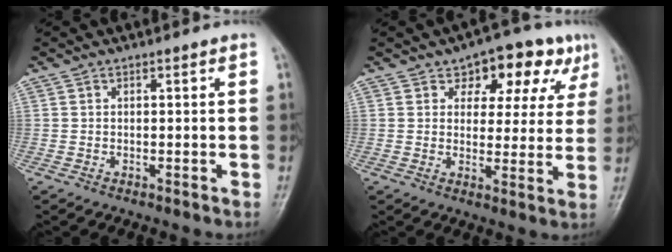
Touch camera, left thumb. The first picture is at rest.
{"total": 11.8, "force": [6.1, 7.1, 7.2], "torque": [-0.036, -0.011, 0.078]}